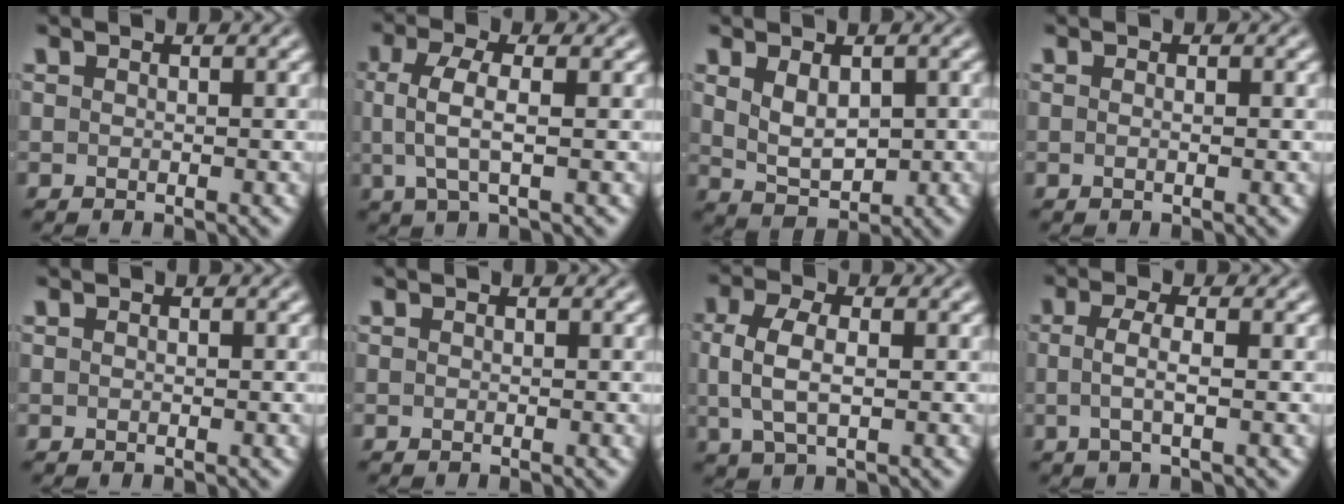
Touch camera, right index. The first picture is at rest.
{"total": 4.1, "force": [0.6, 1.5, 3.8], "torque": [-0.078, 0.001, 0.012]}
{"total": 4.5, "force": [0.0, 2.9, 3.4], "torque": [-0.062, -0.015, 0.010]}
{"total": 0.6, "force": [-0.3, -0.3, 0.5], "torque": [-0.010, -0.003, -0.004]}
{"total": 0.0}
{"total": 0.0}
{"total": 4.0, "force": [0.2, 2.2, 3.3], "torque": [-0.076, -0.009, 0.014]}
{"total": 2.3, "force": [-0.2, 0.1, 2.3], "torque": [-0.045, -0.004, -0.002]}